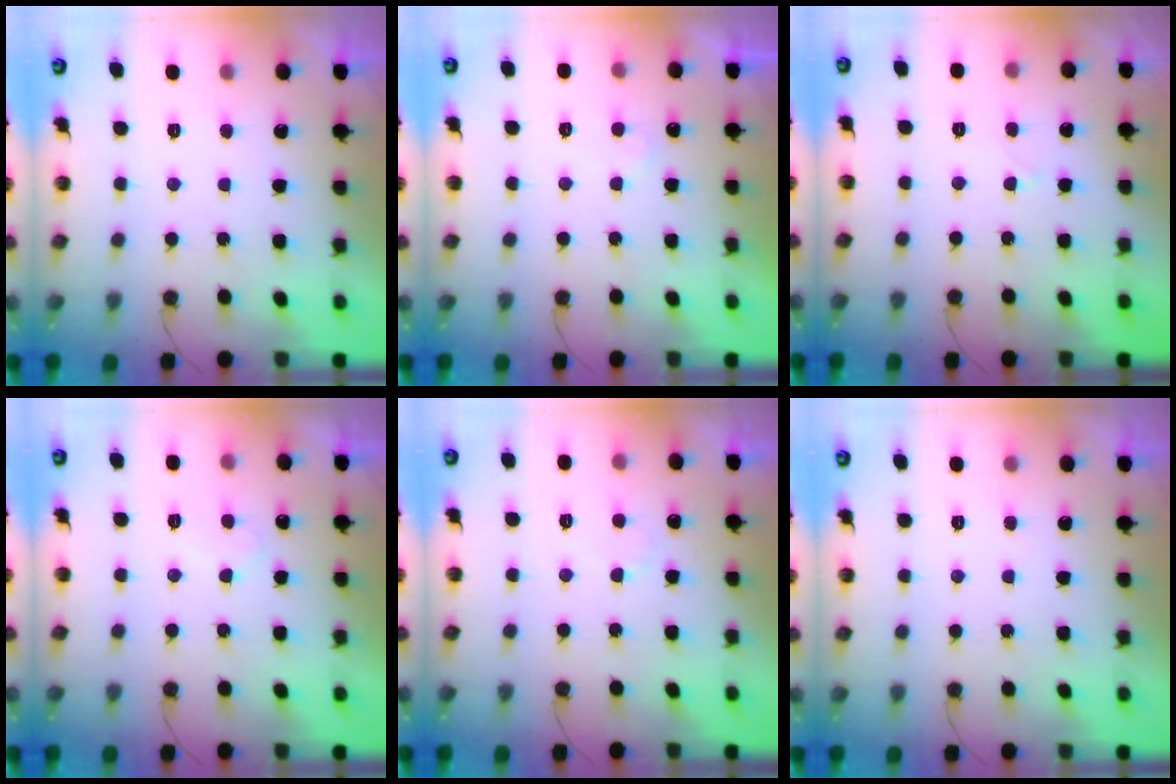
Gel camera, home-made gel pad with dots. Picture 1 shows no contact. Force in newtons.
{"total": 5.6, "press": 5.6, "slide": 0.3}
{"total": 2.6, "press": 2.5, "slide": 0.2}
{"total": 6.9, "press": 6.9, "slide": 0.5}
{"total": 2.7, "press": 2.7, "slide": 0.2}
{"total": 0.0}